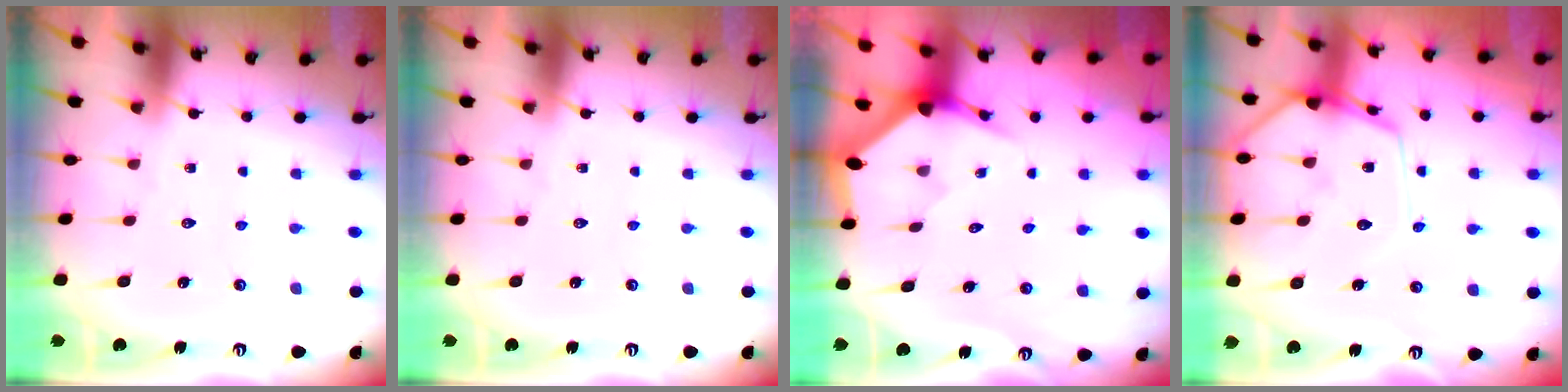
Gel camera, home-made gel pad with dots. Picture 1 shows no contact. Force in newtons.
{"total": 0.0}
{"total": 3.3, "press": 3.3, "slide": 0.3}
{"total": 13.4, "press": 13.3, "slide": 1.2}